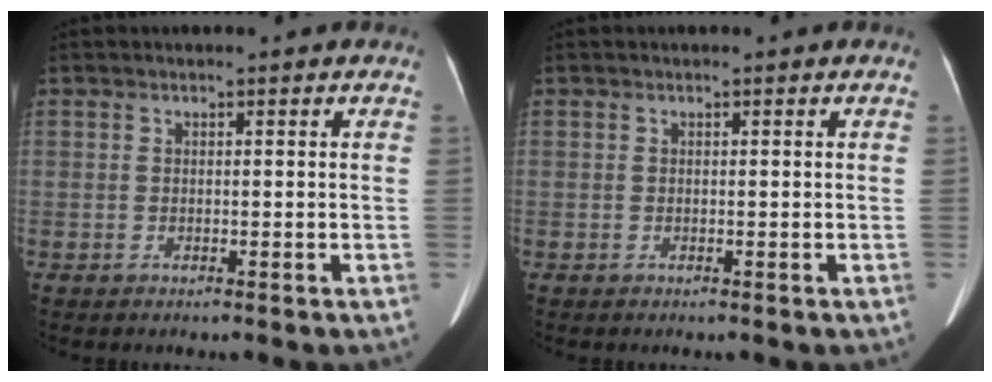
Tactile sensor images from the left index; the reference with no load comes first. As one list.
[{"total": 0.0}]